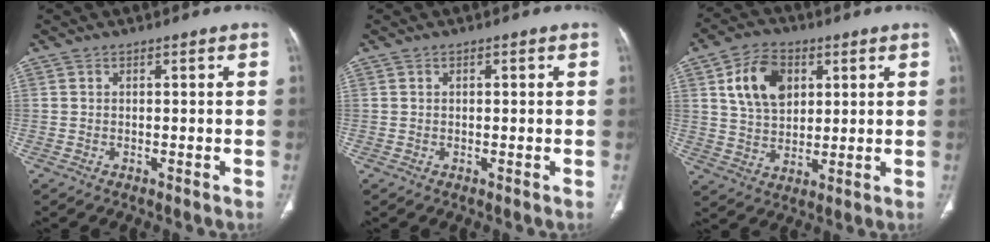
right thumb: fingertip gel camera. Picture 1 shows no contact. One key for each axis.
{"total": 0.7, "fx": 0.2, "fy": 0.3, "fz": 0.6, "tx": -0.012, "ty": 0.002, "tz": 0.005}
{"total": 11.5, "fx": 3.9, "fy": 7.8, "fz": 7.4, "tx": -0.107, "ty": -0.007, "tz": 0.073}